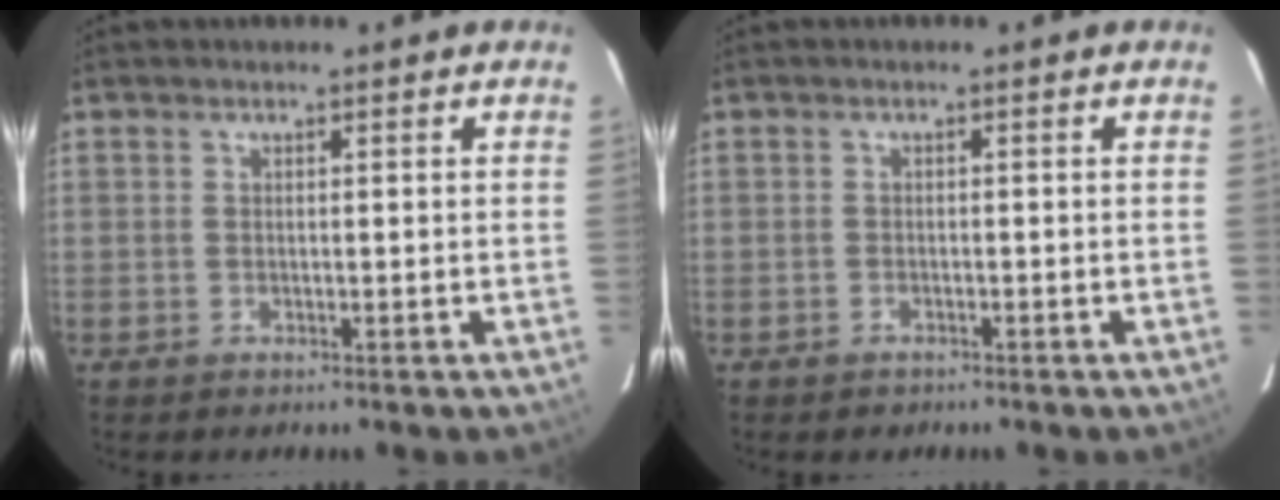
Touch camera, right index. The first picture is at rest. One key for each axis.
{"total": 1.3, "fx": -1.0, "fy": 0.9, "fz": 0.1, "tx": -0.006, "ty": 0.003, "tz": -0.013}